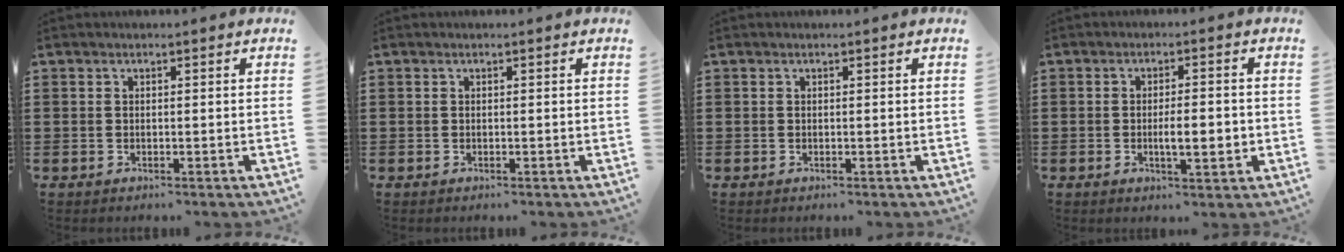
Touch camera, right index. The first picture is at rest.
{"total": 0.0}
{"total": 0.0}
{"total": 5.0, "force": [-0.8, 1.2, 4.8], "torque": [-0.066, -0.005, -0.018]}